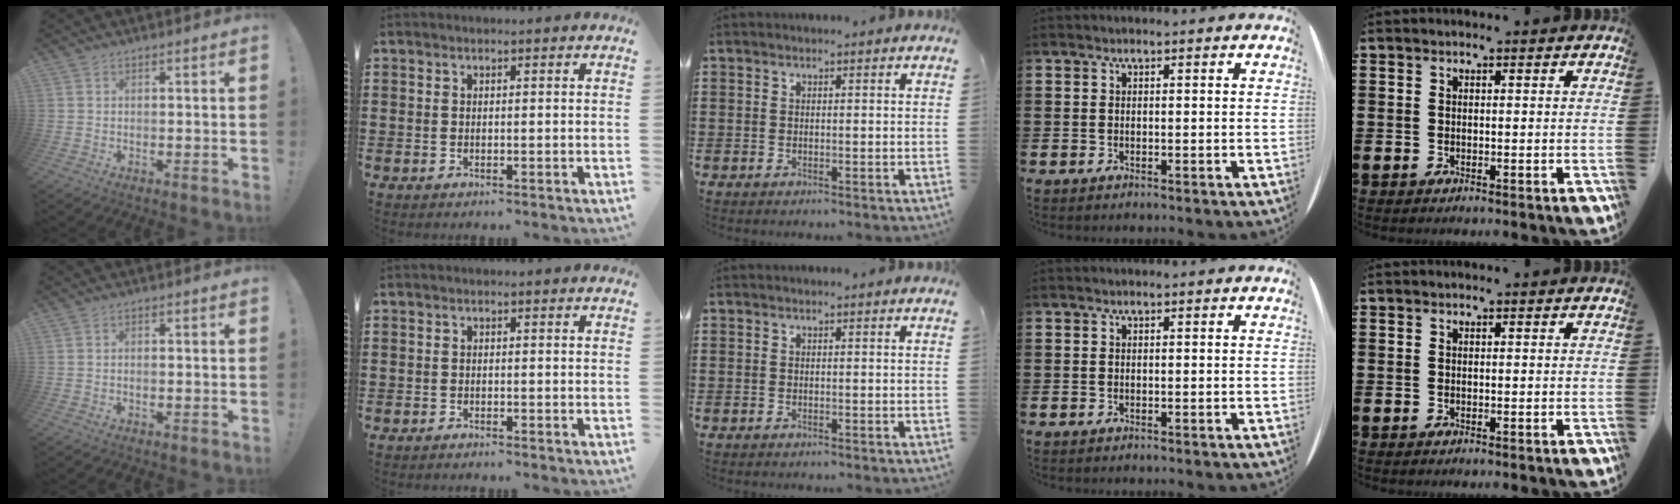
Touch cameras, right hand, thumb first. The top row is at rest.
{"thumb": {"total": 0.6, "force": [-0.3, 0.4, 0.4], "torque": [-0.006, 0.002, -0.005]}, "index": {"total": 0.7, "force": [-0.6, 0.1, 0.0], "torque": [-0.001, 0.004, -0.014]}}